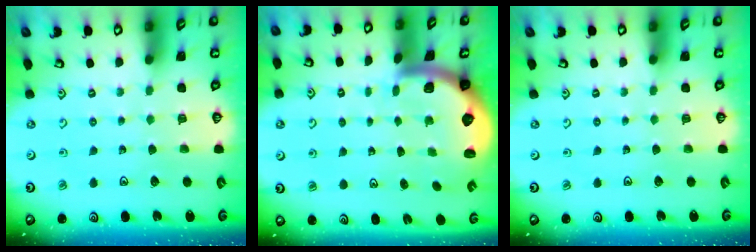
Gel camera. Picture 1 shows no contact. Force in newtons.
{"total": 1.4, "press": 1.4, "slide": 0.2}
{"total": 0.0}